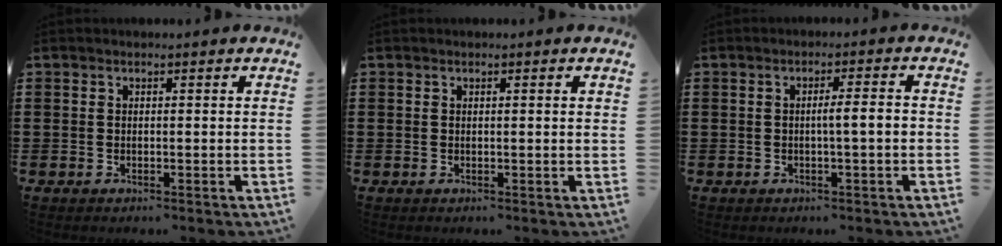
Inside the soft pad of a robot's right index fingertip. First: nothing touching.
{"total": 0.6, "force": [0.1, -0.1, 0.6], "torque": [-0.010, -0.001, 0.002]}
{"total": 3.1, "force": [-0.4, 0.1, 3.1], "torque": [-0.054, -0.003, -0.009]}